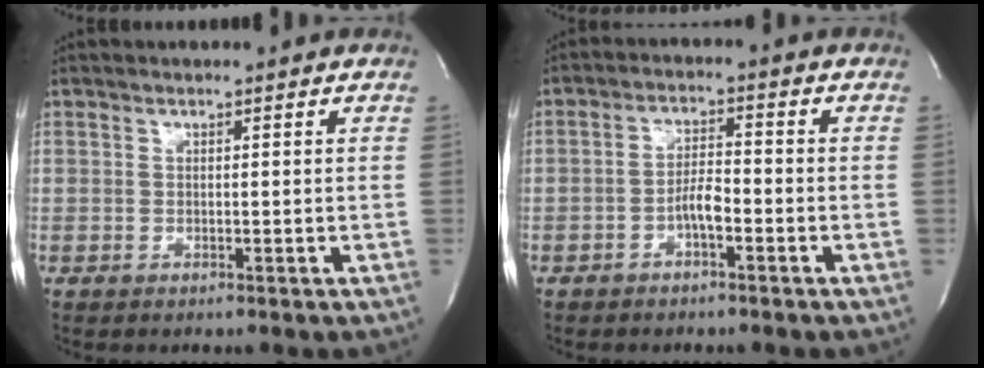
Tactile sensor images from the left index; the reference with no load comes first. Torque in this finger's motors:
{"motor_torque": [0.51, 0.16, 0.19, 0.03]}